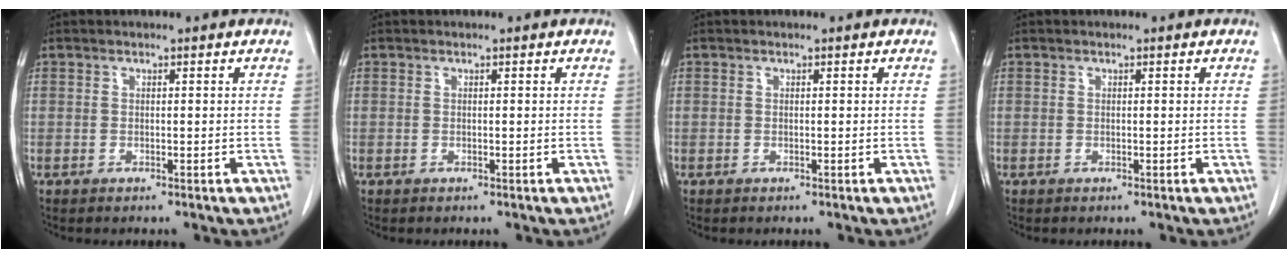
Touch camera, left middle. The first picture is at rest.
{"total": 0.0}
{"total": 0.0}
{"total": 0.0}